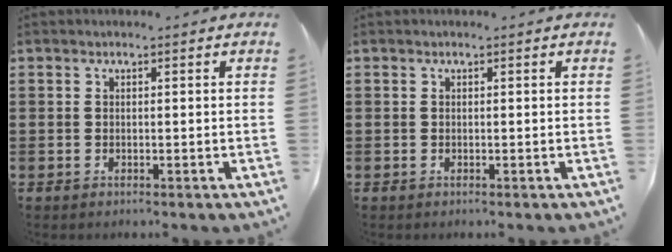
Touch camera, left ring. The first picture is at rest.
{"total": 0.0}